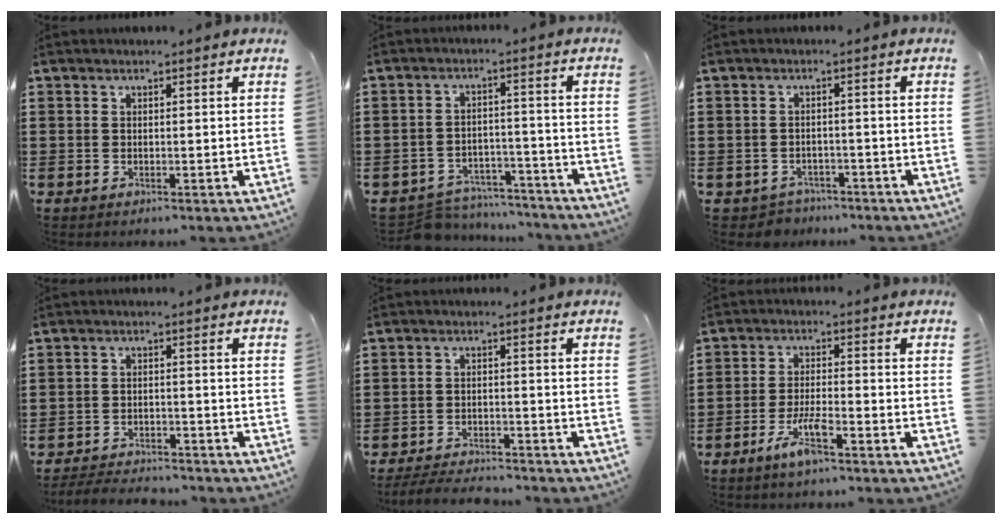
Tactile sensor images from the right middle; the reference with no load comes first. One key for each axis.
{"total": 5.6, "fx": -5.6, "fy": 0.8, "fz": 0.2, "tx": -0.010, "ty": 0.012, "tz": -0.115}
{"total": 2.2, "fx": -2.1, "fy": 0.7, "fz": -0.3, "tx": -0.005, "ty": 0.001, "tz": -0.048}
{"total": 3.5, "fx": -3.5, "fy": 0.6, "fz": 0.3, "tx": -0.008, "ty": 0.003, "tz": -0.074}
{"total": 4.0, "fx": -3.9, "fy": 0.5, "fz": 0.8, "tx": -0.020, "ty": 0.000, "tz": -0.081}
{"total": 5.4, "fx": -3.3, "fy": 1.0, "fz": 4.2, "tx": -0.088, "ty": -0.003, "tz": -0.063}